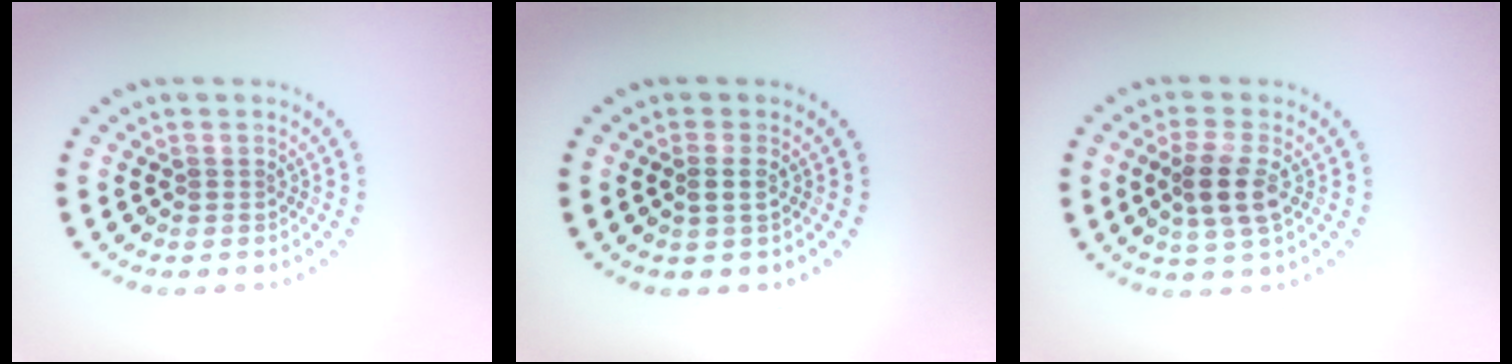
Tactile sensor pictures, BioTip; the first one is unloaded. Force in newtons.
{"total": 1.1, "press": 1.0, "slide": 0.5}
{"total": 3.6, "press": 3.4, "slide": 1.4}